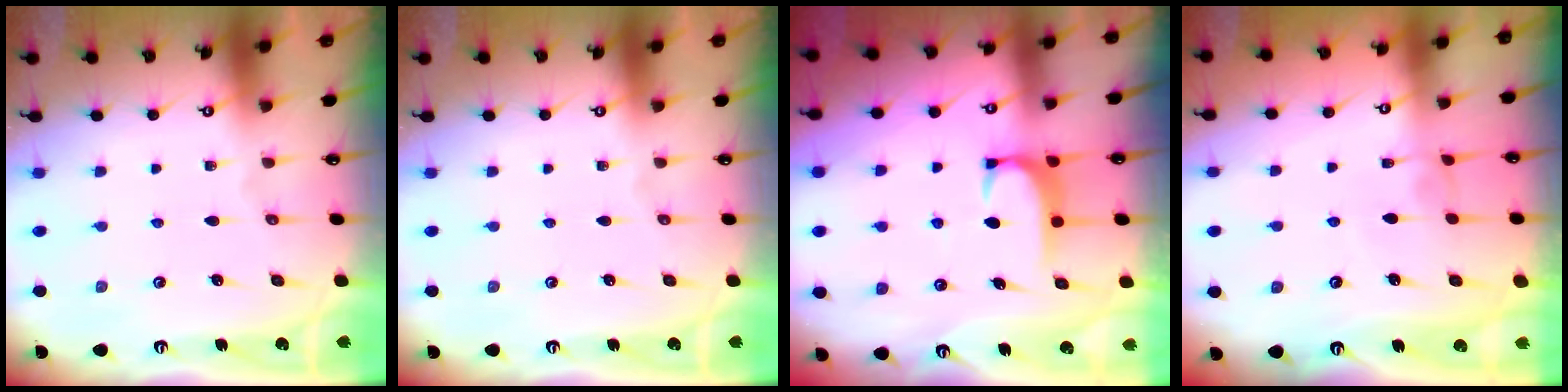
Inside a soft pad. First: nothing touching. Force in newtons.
{"total": 0.0}
{"total": 1.8, "press": 1.7, "slide": 0.5}
{"total": 1.8, "press": 1.7, "slide": 0.5}